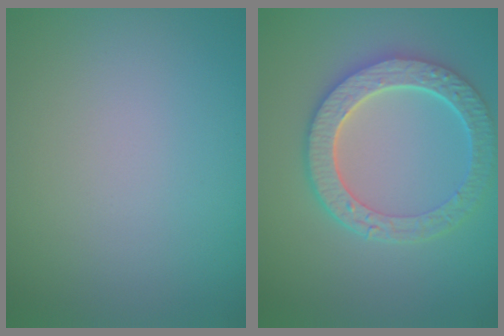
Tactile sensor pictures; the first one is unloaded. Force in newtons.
{"total": 5.6, "press": 4.7, "slide": 3.1}